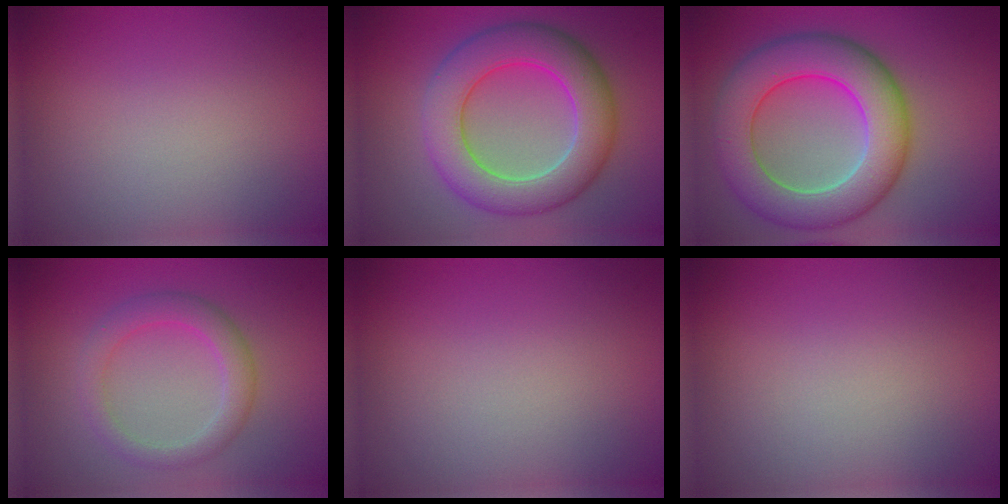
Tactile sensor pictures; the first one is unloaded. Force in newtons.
{"total": 8.0, "press": 8.0, "slide": 0.3}
{"total": 9.4, "press": 9.4, "slide": 0.4}
{"total": 3.1, "press": 3.1, "slide": 0.1}
{"total": 0.0}
{"total": 0.0}